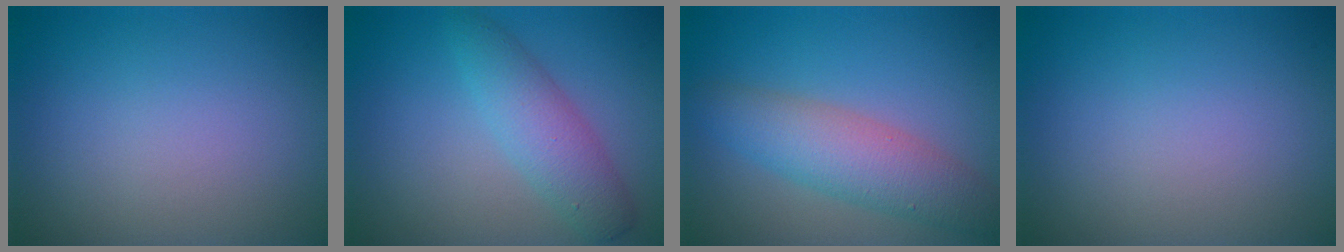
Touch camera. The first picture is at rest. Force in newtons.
{"total": 3.7, "press": 3.7, "slide": 0.0}
{"total": 5.0, "press": 5.0, "slide": 0.1}
{"total": 0.0}